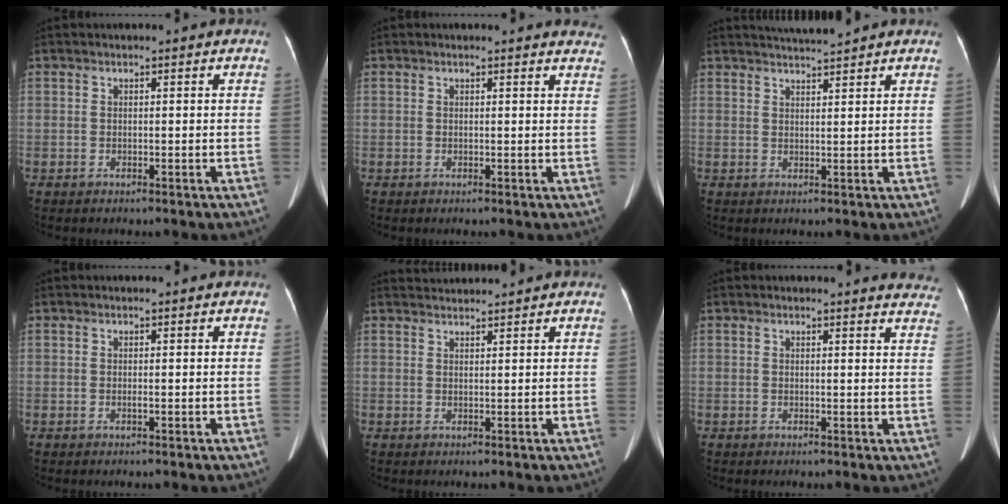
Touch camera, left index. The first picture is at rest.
{"total": 7.4, "force": [7.1, 1.3, 1.3], "torque": [0.007, -0.009, 0.047]}
{"total": 3.6, "force": [3.4, -0.7, 0.8], "torque": [-0.015, 0.010, 0.058]}
{"total": 0.0}
{"total": 2.4, "force": [2.3, -0.5, -0.2], "torque": [0.000, 0.018, 0.050]}
{"total": 9.1, "force": [9.0, 1.2, 1.3], "torque": [0.015, -0.040, 0.061]}